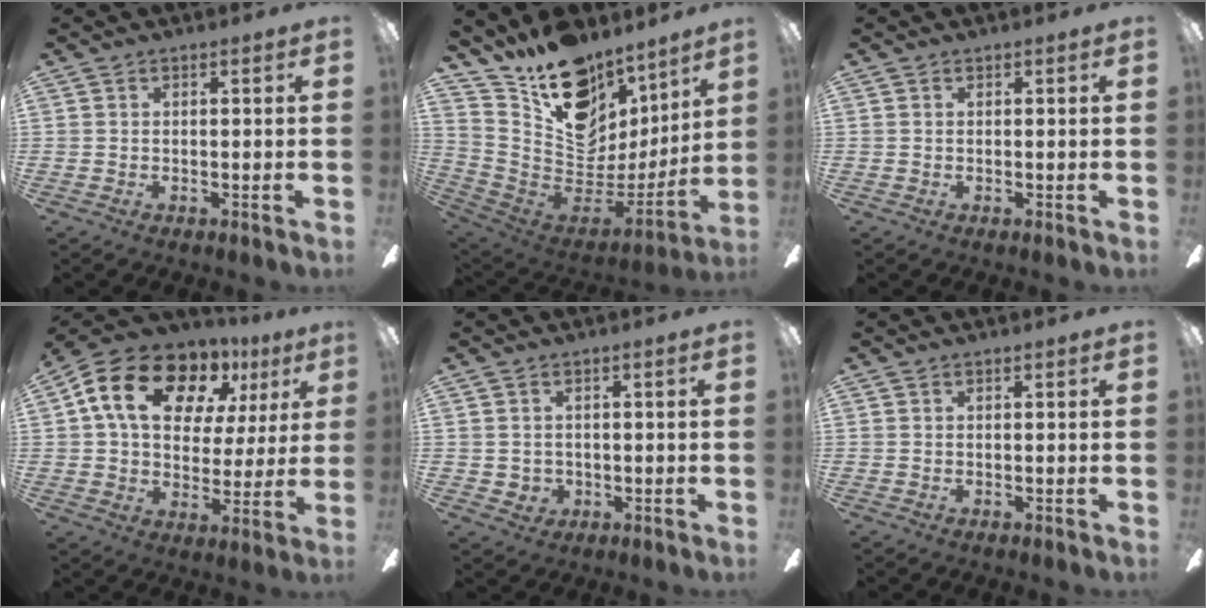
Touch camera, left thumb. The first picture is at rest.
{"total": 18.3, "force": [12.6, 11.4, 6.8], "torque": [-0.116, -0.105, 0.242]}
{"total": 0.0}
{"total": 18.9, "force": [9.4, 12.1, 11.0], "torque": [-0.186, -0.033, 0.168]}
{"total": 2.5, "force": [0.5, 2.4, 0.4], "torque": [-0.014, 0.001, 0.009]}
{"total": 0.0}